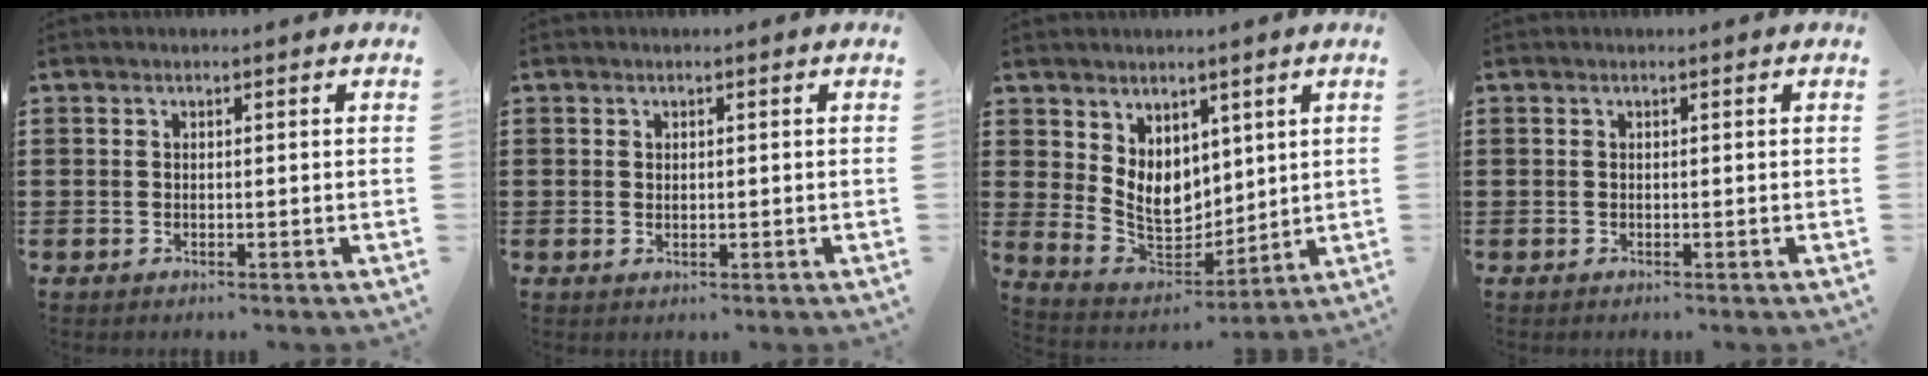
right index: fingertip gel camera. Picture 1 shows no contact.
{"total": 0.6, "force": [0.2, 0.4, 0.4], "torque": [-0.008, 0.004, 0.004]}
{"total": 7.4, "force": [3.0, 5.7, 3.7], "torque": [-0.084, -0.010, 0.059]}
{"total": 0.0}